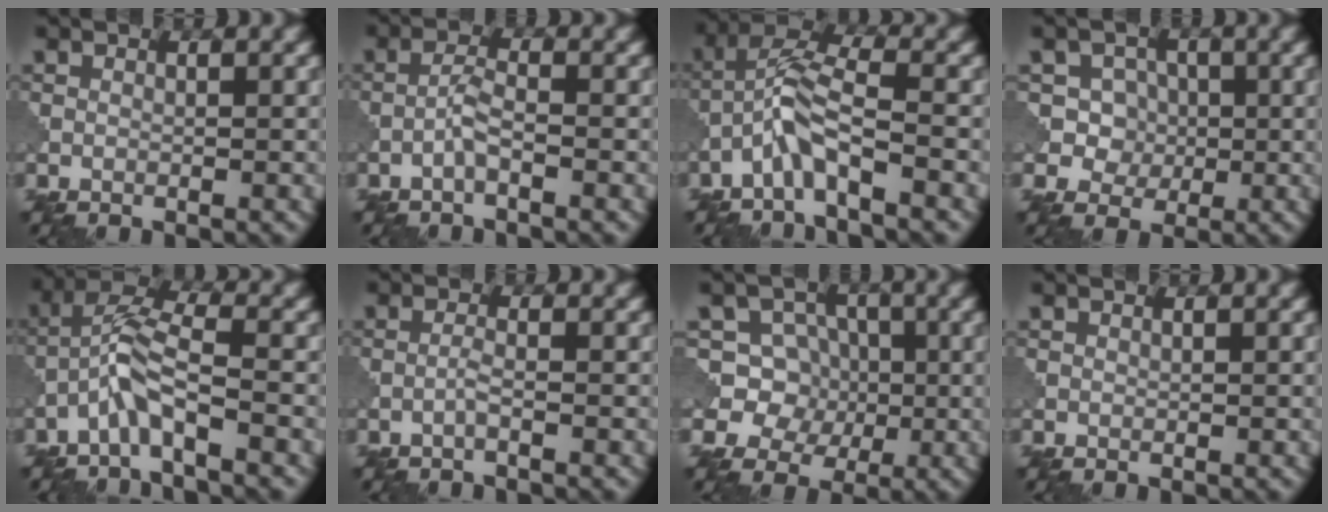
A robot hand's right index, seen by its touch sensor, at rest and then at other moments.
{"total": 1.7, "force": [-0.9, 0.2, 1.4], "torque": [-0.029, 0.007, -0.021]}
{"total": 4.0, "force": [-2.2, 0.6, 3.2], "torque": [-0.070, 0.016, -0.049]}
{"total": 4.5, "force": [0.5, 4.2, 1.4], "torque": [-0.010, 0.011, 0.003]}
{"total": 3.9, "force": [-2.2, 0.6, 3.2], "torque": [-0.070, 0.016, -0.048]}
{"total": 1.1, "force": [-0.5, 0.0, 1.0], "torque": [-0.017, 0.005, -0.013]}
{"total": 5.9, "force": [0.0, 5.6, 2.0], "torque": [-0.017, 0.025, -0.022]}
{"total": 0.0}